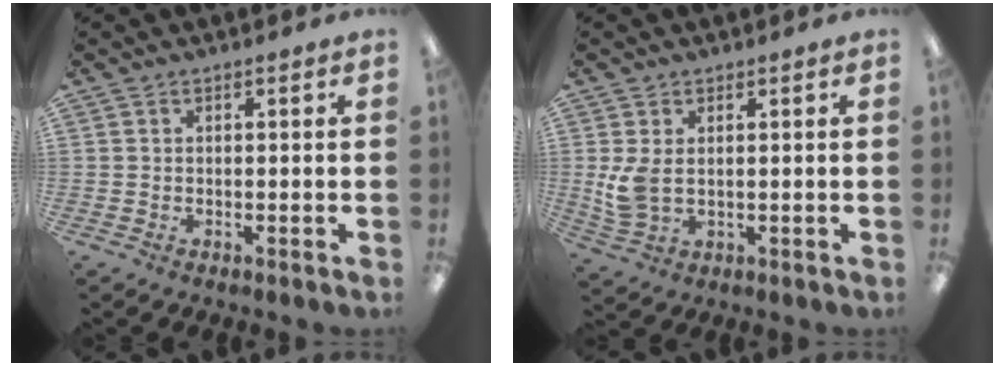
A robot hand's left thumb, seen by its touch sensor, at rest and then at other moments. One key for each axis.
{"total": 6.1, "fx": 0.8, "fy": 3.8, "fz": 4.7, "tx": -0.106, "ty": -0.004, "tz": 0.012}